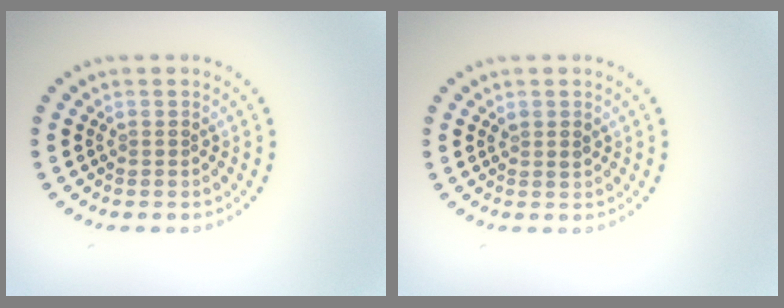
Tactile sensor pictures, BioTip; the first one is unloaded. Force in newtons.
{"total": 0.8, "press": 0.8, "slide": 0.3}